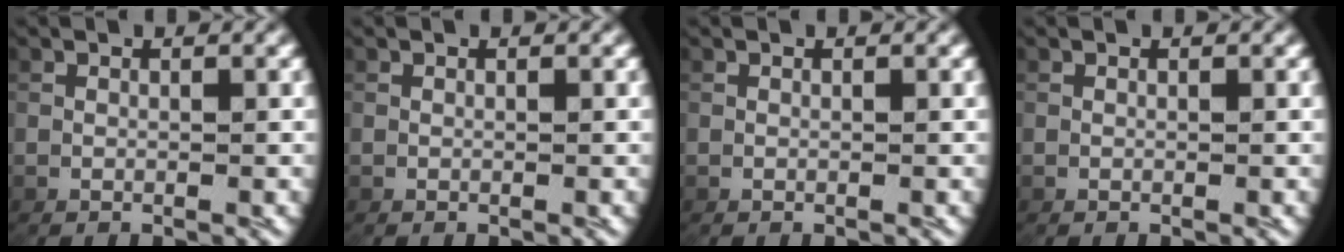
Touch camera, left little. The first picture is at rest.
{"total": 0.0}
{"total": 0.0}
{"total": 0.0}